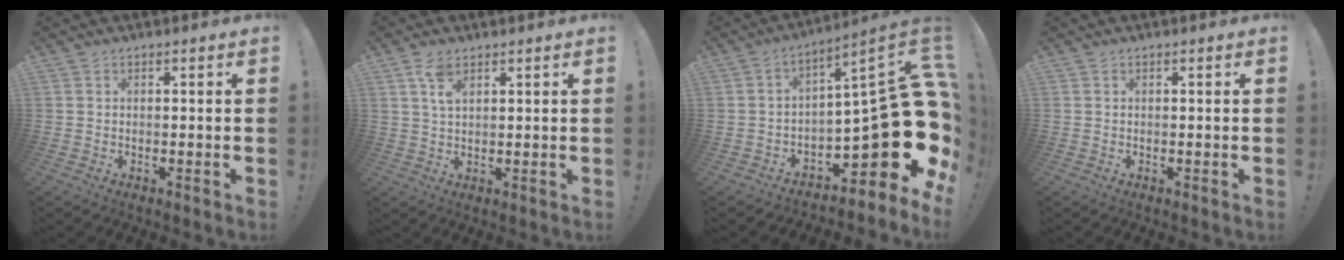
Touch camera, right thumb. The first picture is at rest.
{"total": 5.0, "force": [2.8, 2.3, 3.5], "torque": [-0.059, -0.011, 0.050]}
{"total": 21.2, "force": [-3.7, 7.4, 19.5], "torque": [-0.256, -0.009, -0.046]}
{"total": 0.0}